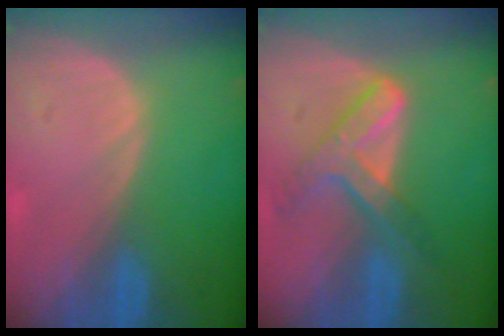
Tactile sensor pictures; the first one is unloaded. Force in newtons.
{"total": 7.4, "press": 6.3, "slide": 3.9}